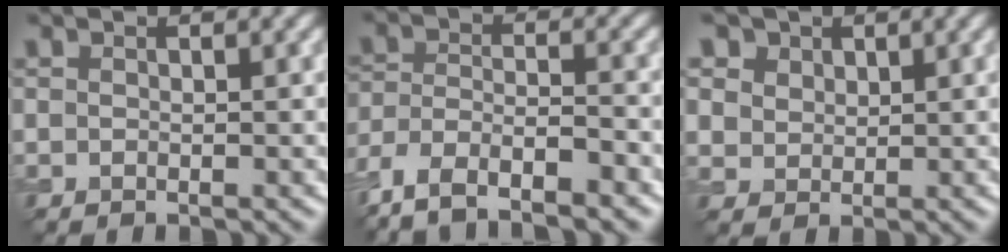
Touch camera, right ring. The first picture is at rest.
{"total": 7.1, "force": [-5.6, 2.3, 3.8], "torque": [-0.074, -0.005, -0.110]}
{"total": 6.3, "force": [3.7, 4.5, 2.5], "torque": [-0.071, 0.004, 0.063]}